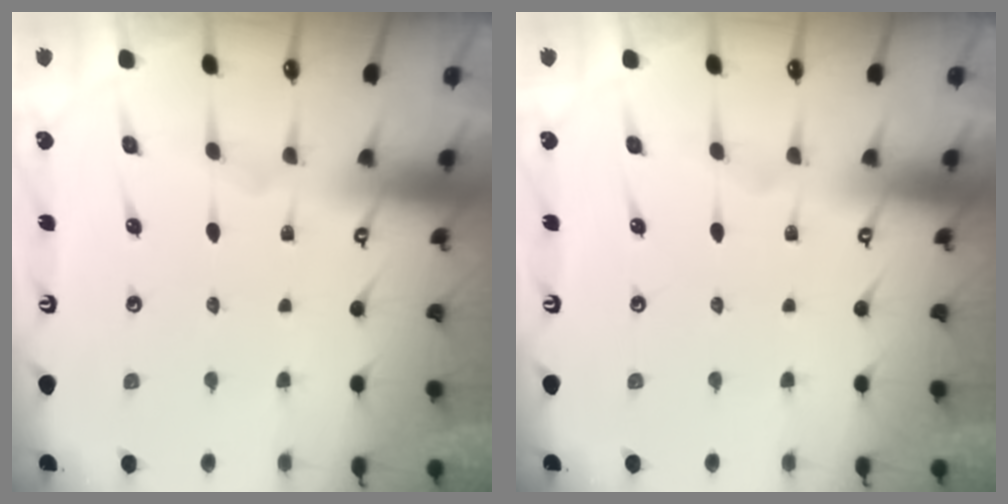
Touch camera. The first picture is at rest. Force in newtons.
{"total": 0.0}